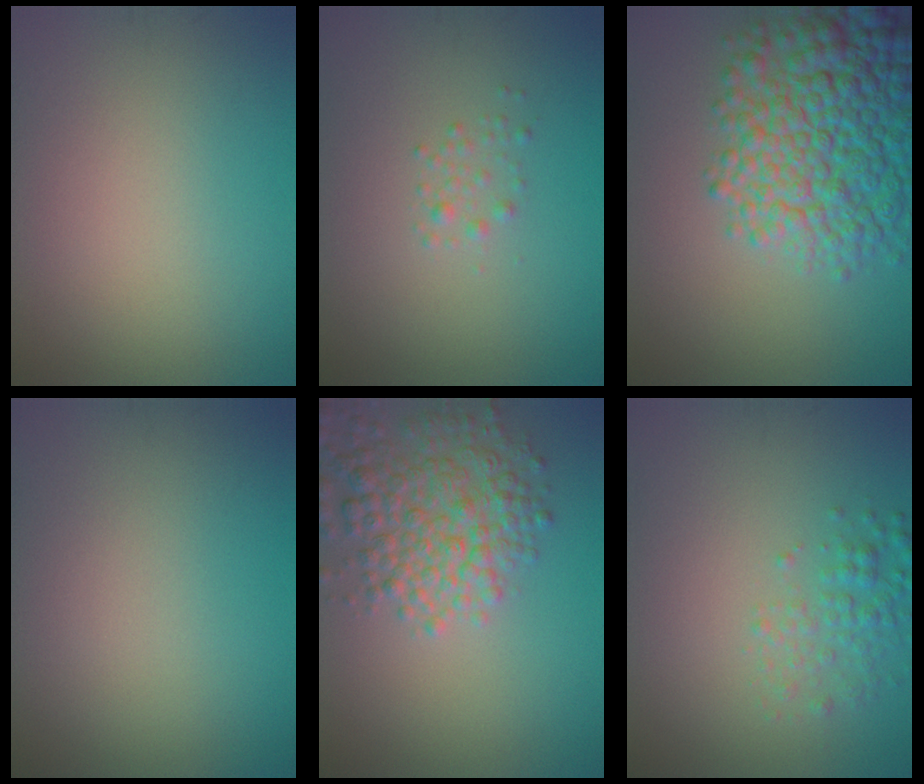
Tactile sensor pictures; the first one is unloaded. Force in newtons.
{"total": 1.1, "press": 1.1, "slide": 0.1}
{"total": 10.2, "press": 10.2, "slide": 0.4}
{"total": 0.0}
{"total": 5.6, "press": 5.6, "slide": 0.3}
{"total": 2.3, "press": 2.3, "slide": 0.1}